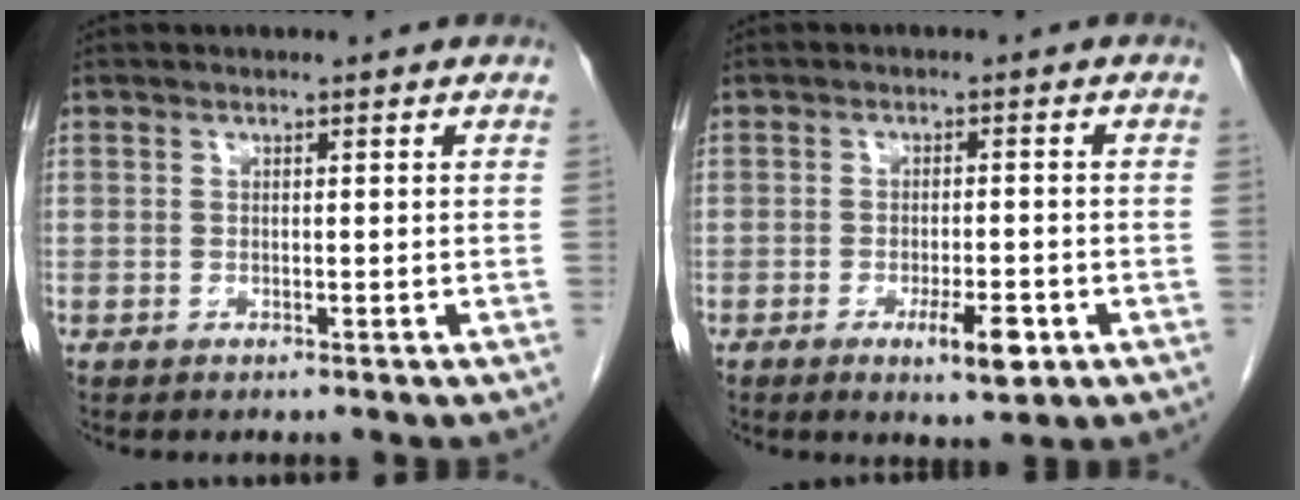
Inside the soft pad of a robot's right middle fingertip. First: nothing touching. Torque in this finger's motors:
{"motor_torque": [1.34, -0.80, 0.54, 0.13]}